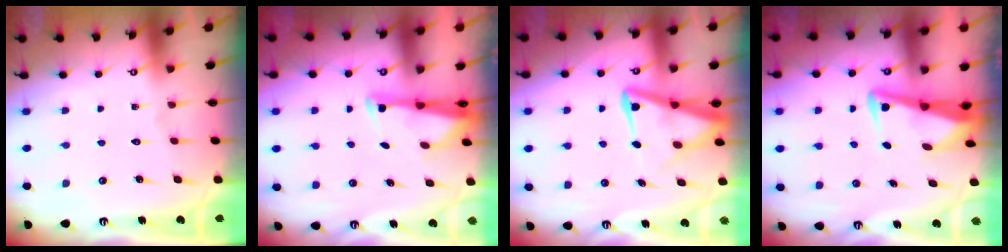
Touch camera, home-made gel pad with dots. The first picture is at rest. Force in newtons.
{"total": 2.9, "press": 2.8, "slide": 0.8}
{"total": 8.4, "press": 8.3, "slide": 1.0}
{"total": 5.0, "press": 4.7, "slide": 1.6}